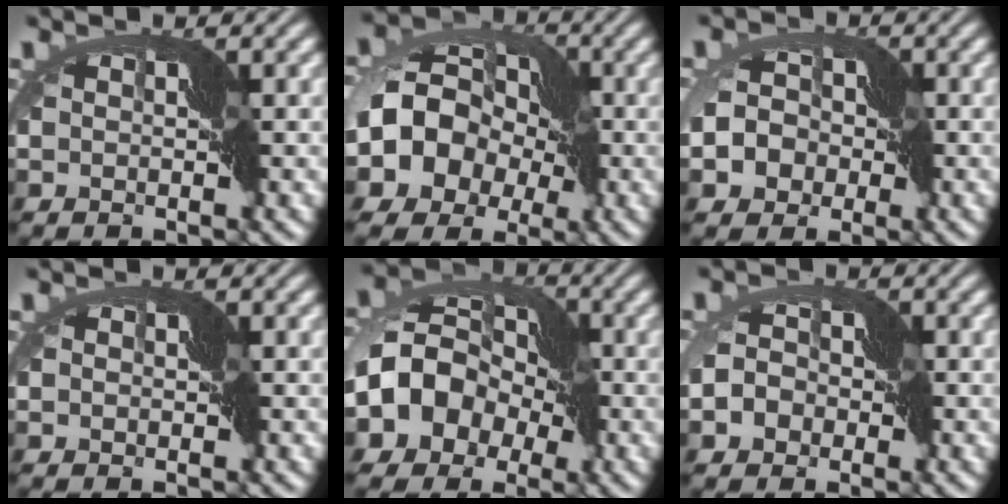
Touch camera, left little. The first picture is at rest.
{"total": 12.4, "force": [-1.8, 9.9, 7.3], "torque": [-0.120, -0.007, -0.062]}
{"total": 5.3, "force": [-1.6, 4.6, 2.2], "torque": [-0.032, -0.006, -0.050]}
{"total": 0.0}
{"total": 9.7, "force": [-2.1, 7.3, 6.1], "torque": [-0.104, -0.004, -0.066]}
{"total": 3.7, "force": [-1.8, 2.9, 1.4], "torque": [-0.009, 0.001, -0.048]}